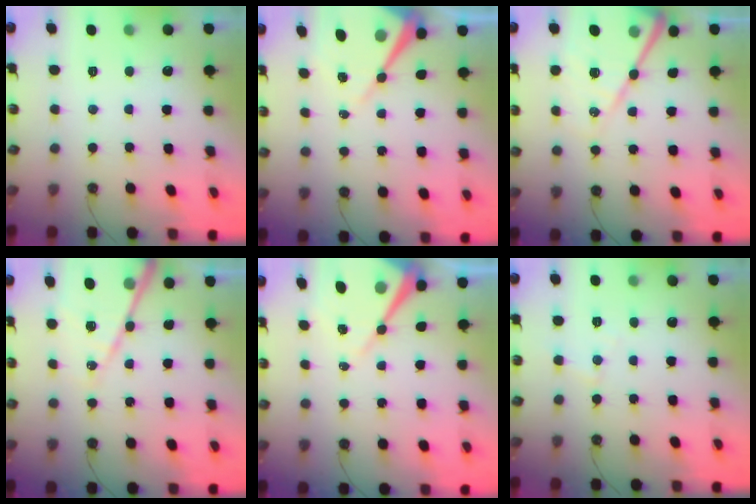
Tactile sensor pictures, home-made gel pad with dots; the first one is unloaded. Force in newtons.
{"total": 11.6, "press": 11.5, "slide": 0.8}
{"total": 18.6, "press": 18.4, "slide": 2.1}
{"total": 19.4, "press": 19.3, "slide": 2.0}
{"total": 11.6, "press": 11.5, "slide": 0.8}
{"total": 6.2, "press": 6.2, "slide": 0.7}